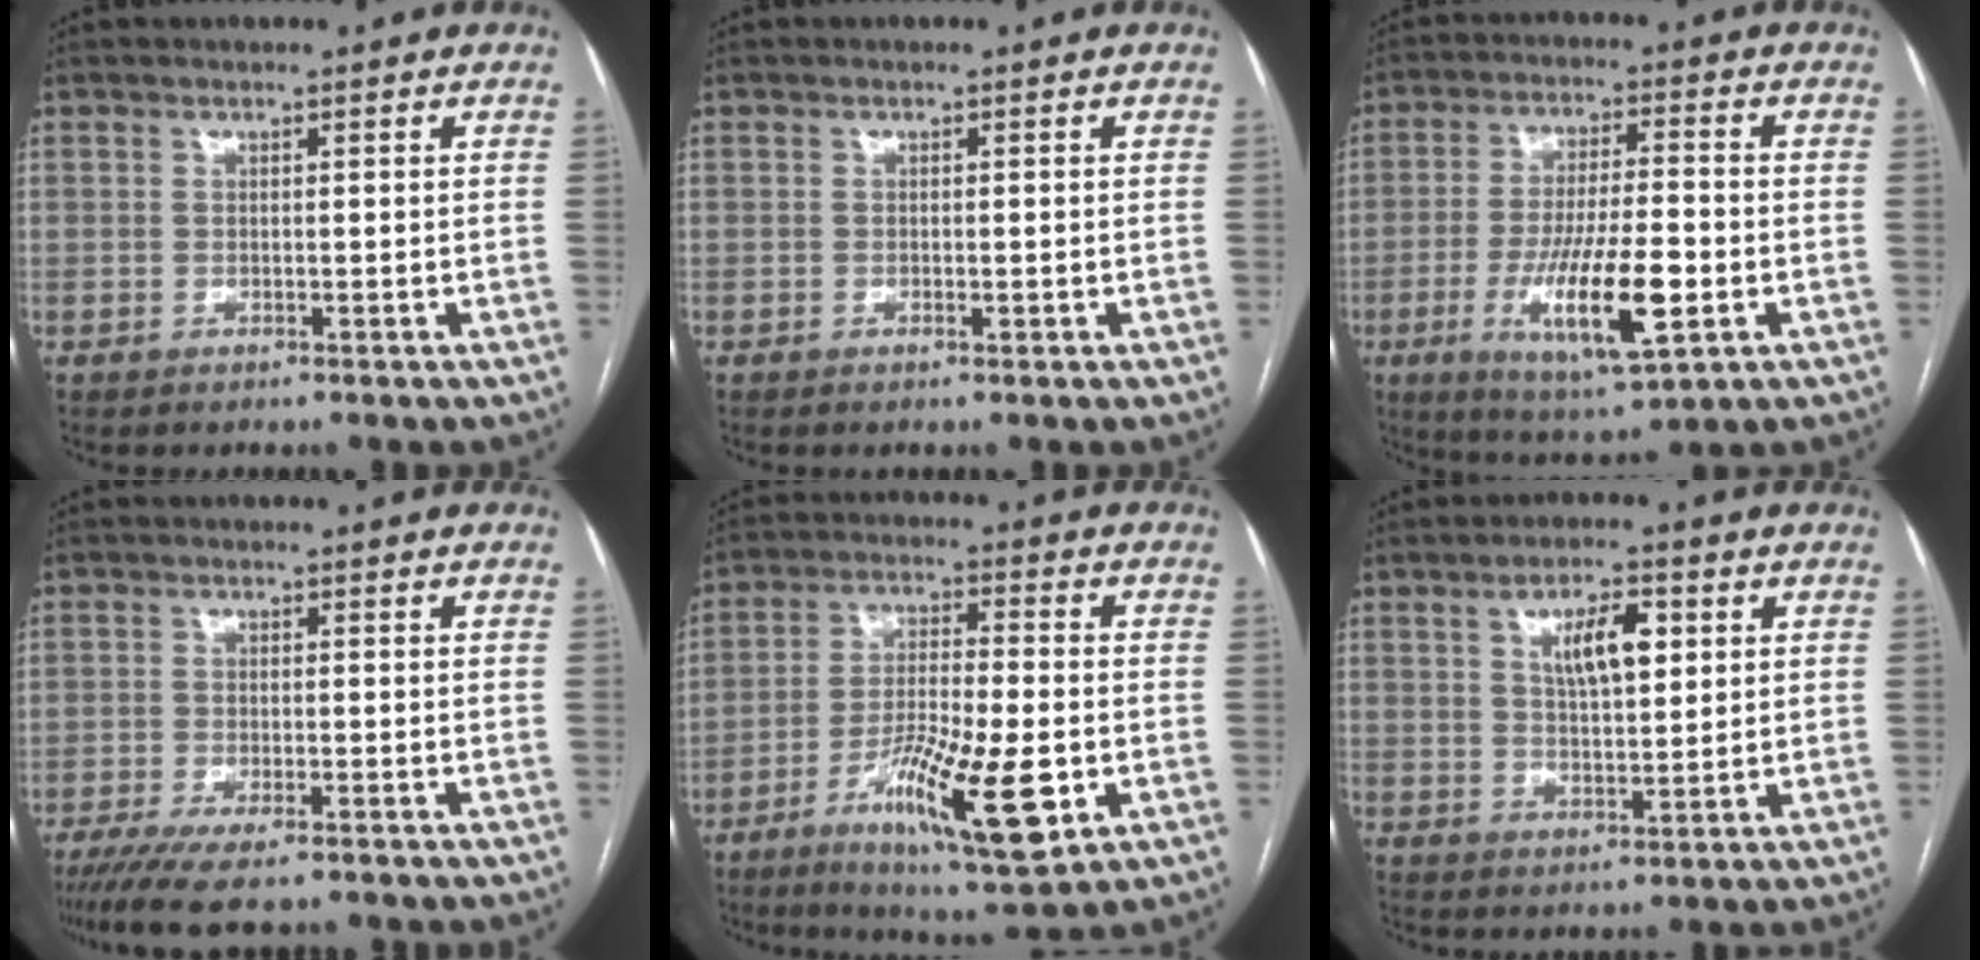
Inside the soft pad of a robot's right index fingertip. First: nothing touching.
{"total": 0.8, "force": [-0.3, 0.2, 0.7], "torque": [-0.013, -0.001, -0.004]}
{"total": 13.7, "force": [-4.1, 2.6, 12.8], "torque": [-0.236, -0.016, -0.063]}
{"total": 9.2, "force": [-7.4, 1.4, 5.2], "torque": [-0.075, -0.017, -0.116]}
{"total": 14.9, "force": [-5.4, 2.5, 13.6], "torque": [-0.237, -0.020, -0.086]}
{"total": 7.1, "force": [2.4, 2.5, 6.2], "torque": [-0.105, 0.009, 0.044]}